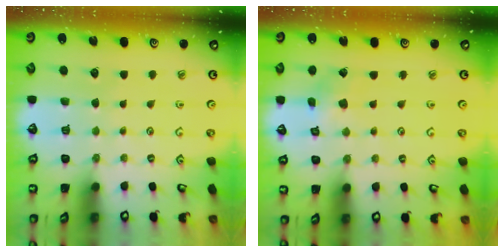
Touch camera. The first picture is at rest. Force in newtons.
{"total": 2.4, "press": 2.4, "slide": 0.2}